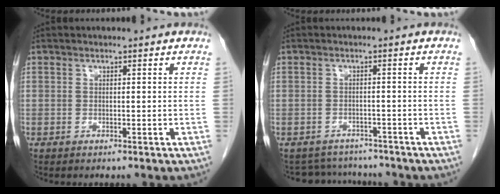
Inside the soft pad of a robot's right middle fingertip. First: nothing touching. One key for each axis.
{"total": 5.5, "fx": -5.2, "fy": 1.7, "fz": -0.2, "tx": 0.001, "ty": 0.011, "tz": -0.070}